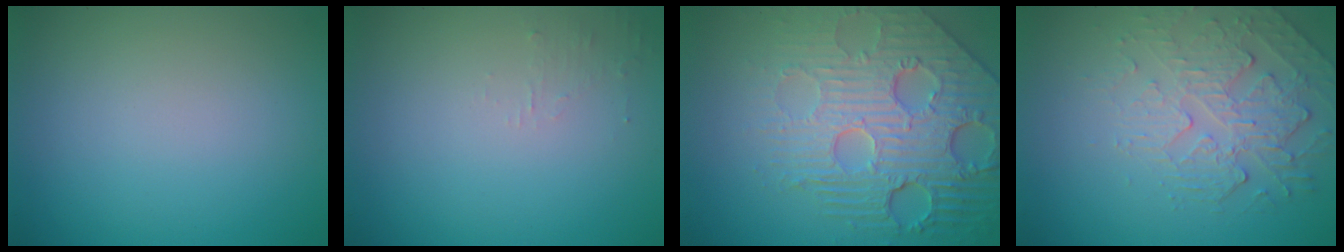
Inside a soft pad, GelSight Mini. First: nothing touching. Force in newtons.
{"total": 0.9, "press": 0.9, "slide": 0.1}
{"total": 8.6, "press": 6.0, "slide": 6.2}
{"total": 2.7, "press": 2.1, "slide": 1.7}